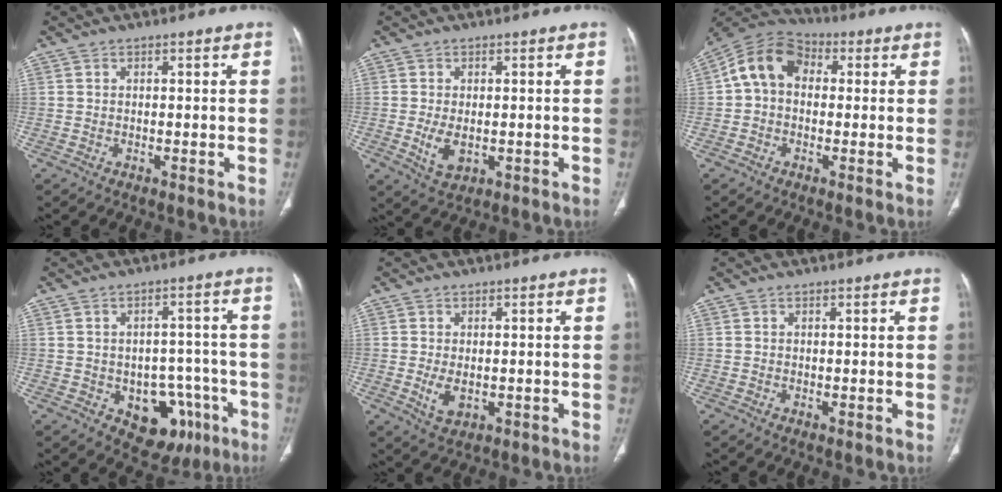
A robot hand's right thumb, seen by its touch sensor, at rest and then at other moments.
{"total": 4.3, "force": [-0.6, 2.6, 3.4], "torque": [-0.063, -0.008, -0.002]}
{"total": 10.5, "force": [1.0, 8.0, 6.8], "torque": [-0.112, 0.033, 0.000]}
{"total": 11.4, "force": [-4.8, 8.0, 6.5], "torque": [-0.039, 0.038, -0.050]}
{"total": 3.7, "force": [-0.5, 2.2, 2.9], "torque": [-0.053, -0.007, 0.000]}
{"total": 0.0}